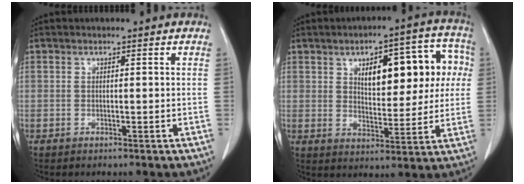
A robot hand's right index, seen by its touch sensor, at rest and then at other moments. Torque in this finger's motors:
{"motor_torque": [0.42, 0.22, 0.51, 0.06]}